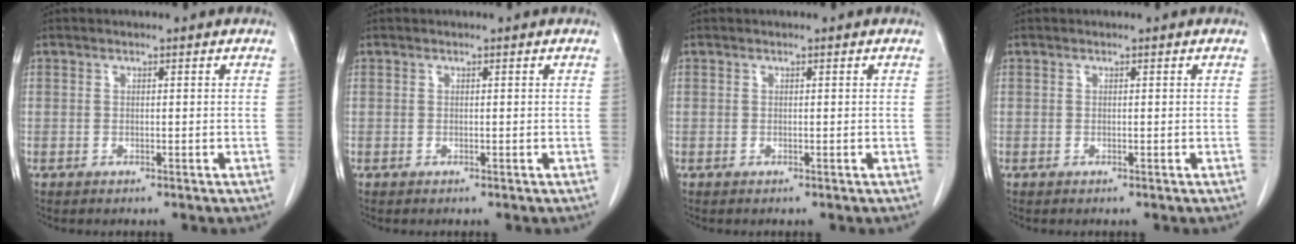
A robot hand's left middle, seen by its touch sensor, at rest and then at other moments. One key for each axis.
{"total": 0.0}
{"total": 0.0}
{"total": 0.0}